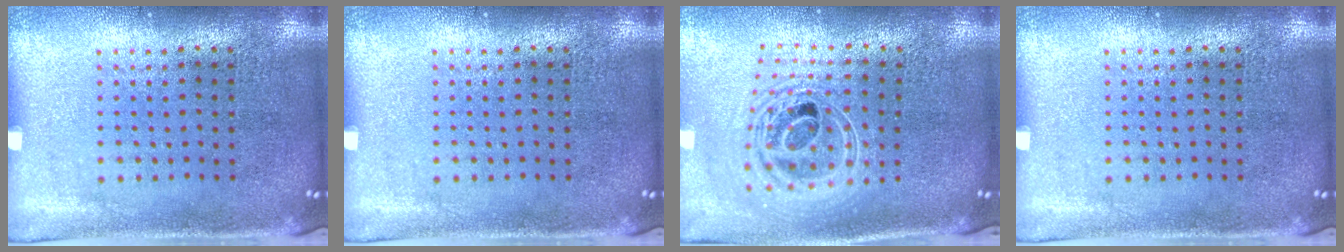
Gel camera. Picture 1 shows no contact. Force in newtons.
{"total": 0.0}
{"total": 2.2, "press": 1.7, "slide": 1.4}
{"total": 0.0}